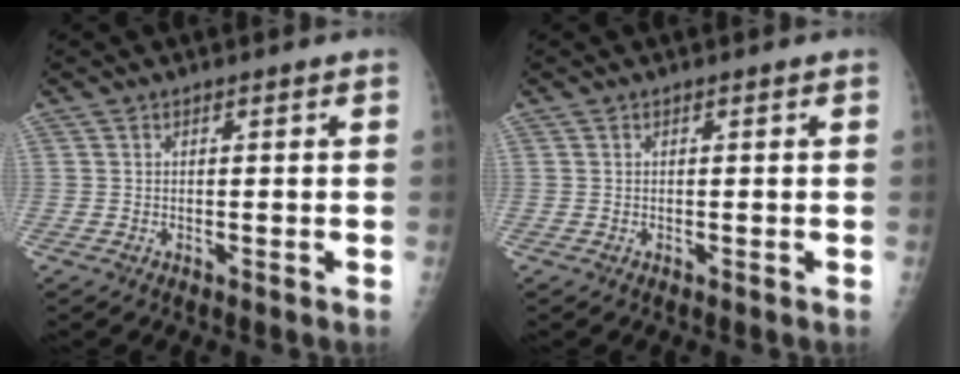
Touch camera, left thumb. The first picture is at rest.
{"total": 0.0}